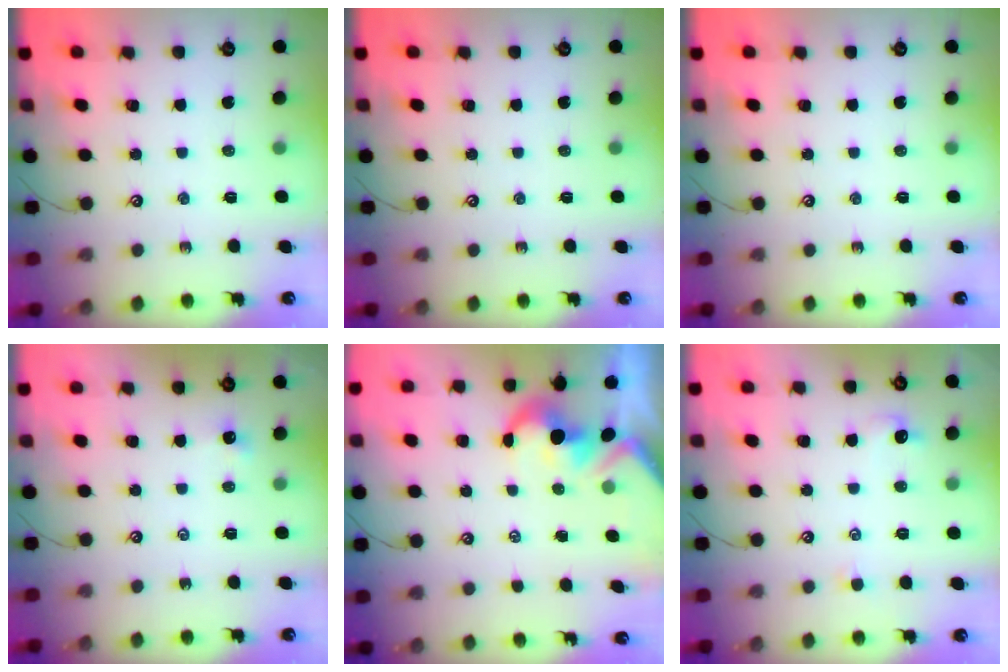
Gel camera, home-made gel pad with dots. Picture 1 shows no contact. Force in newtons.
{"total": 0.0}
{"total": 0.0}
{"total": 3.5, "press": 3.4, "slide": 0.4}
{"total": 1.7, "press": 1.3, "slide": 1.1}
{"total": 1.0, "press": 0.7, "slide": 0.7}